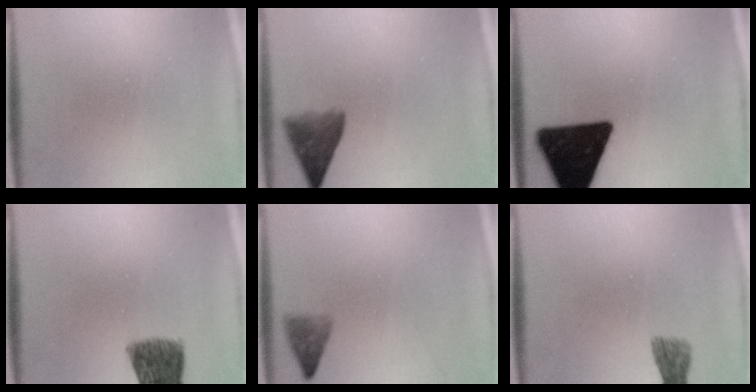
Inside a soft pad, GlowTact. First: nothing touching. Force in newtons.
{"total": 5.8}
{"total": 17.7}
{"total": 8.1}
{"total": 2.0}
{"total": 1.8}